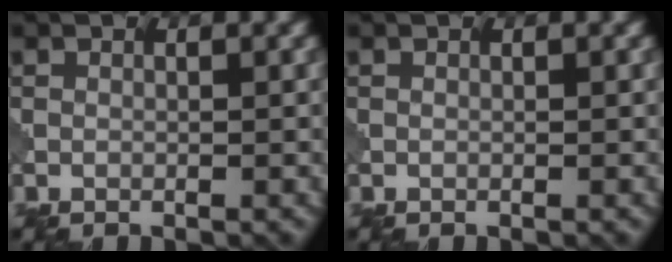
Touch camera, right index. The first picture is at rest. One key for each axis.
{"total": 0.0}